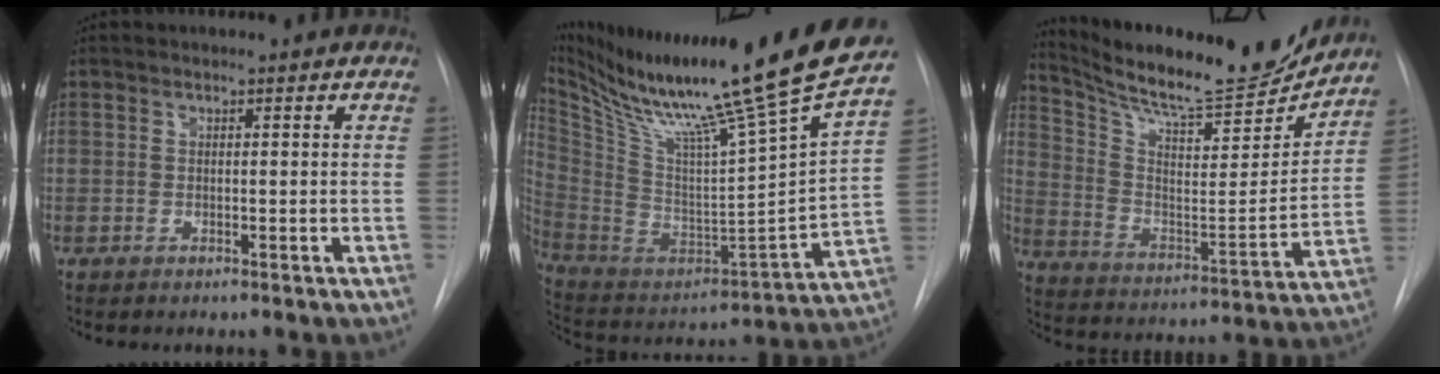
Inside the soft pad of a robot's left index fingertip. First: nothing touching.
{"total": 31.5, "force": [24.3, -1.5, 20.0], "torque": [-0.349, -0.076, 0.380]}
{"total": 21.8, "force": [20.0, 2.1, 8.4], "torque": [-0.148, -0.048, 0.306]}